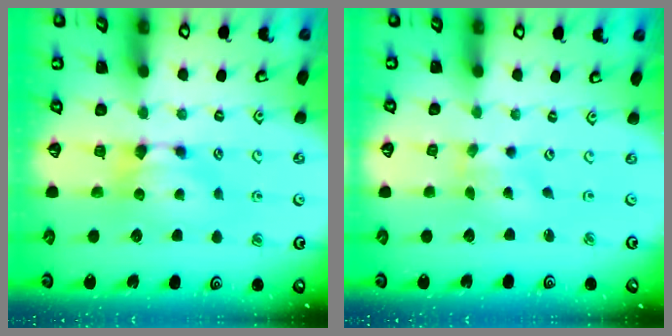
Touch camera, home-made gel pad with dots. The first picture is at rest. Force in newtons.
{"total": 2.7, "press": 2.5, "slide": 0.9}